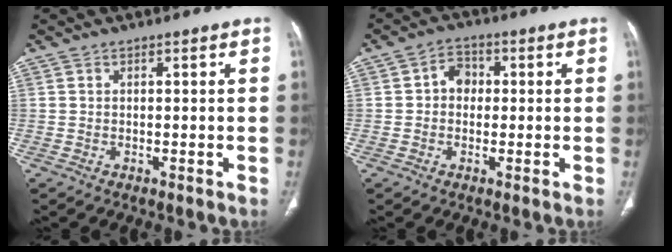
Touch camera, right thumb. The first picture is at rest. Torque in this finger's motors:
{"motor_torque": [-0.33, 0.31, 0.57, 0.02, 0.04]}